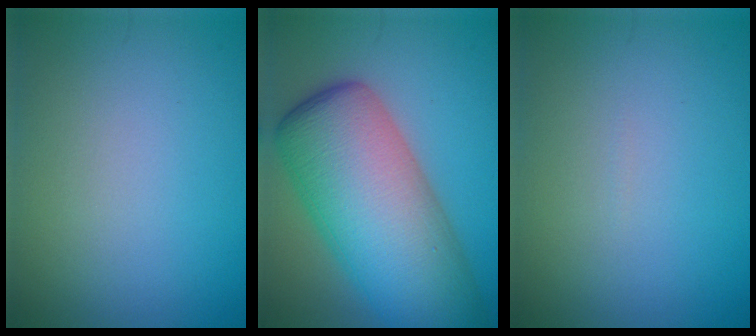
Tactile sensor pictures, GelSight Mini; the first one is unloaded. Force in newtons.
{"total": 13.2, "press": 13.2, "slide": 0.4}
{"total": 0.0}